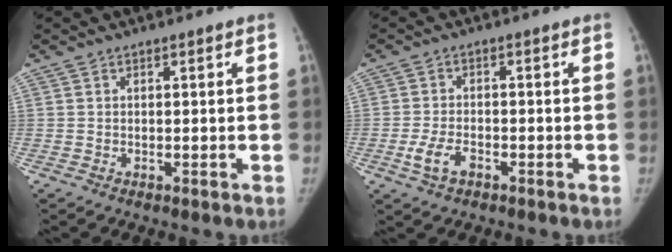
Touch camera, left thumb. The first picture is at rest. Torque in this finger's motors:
{"motor_torque": [-0.07, 0.12, 0.15, 0.18, 0.00]}